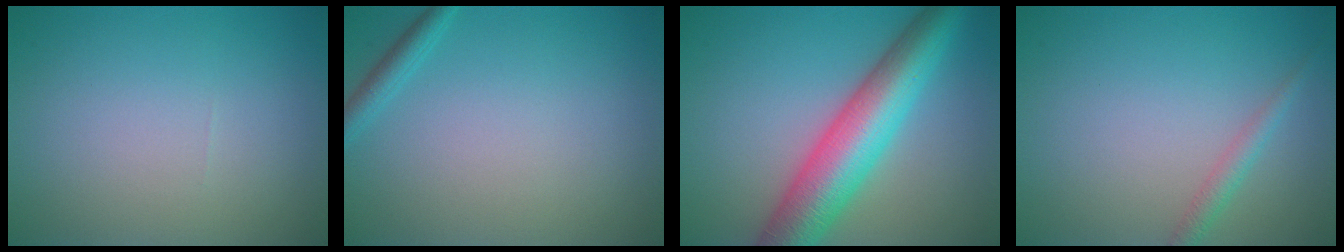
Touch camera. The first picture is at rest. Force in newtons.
{"total": 1.5, "press": 1.5, "slide": 0.2}
{"total": 9.0, "press": 9.0, "slide": 0.2}
{"total": 1.5, "press": 1.5, "slide": 0.0}